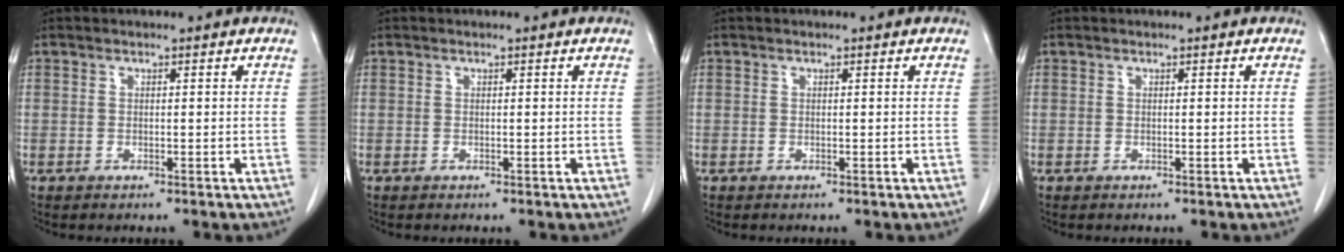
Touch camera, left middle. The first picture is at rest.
{"total": 0.0}
{"total": 0.0}
{"total": 0.0}